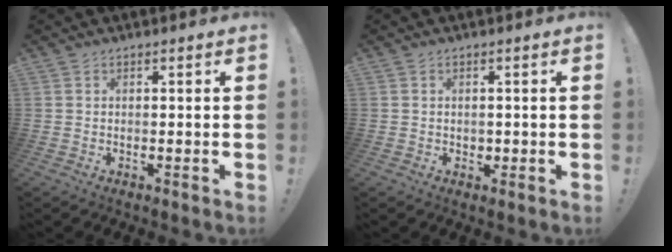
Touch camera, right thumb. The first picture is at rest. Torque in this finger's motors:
{"motor_torque": [-0.10, 0.00, -0.06, -0.01, 0.00]}